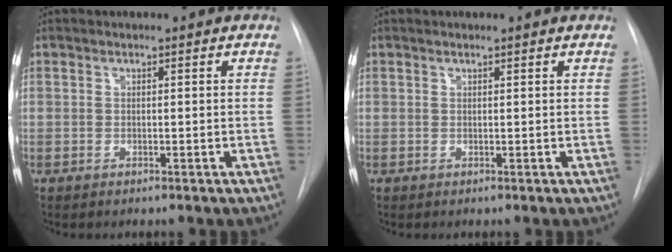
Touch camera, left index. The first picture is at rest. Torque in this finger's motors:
{"motor_torque": [0.02, -0.04, -0.08, 0.01]}